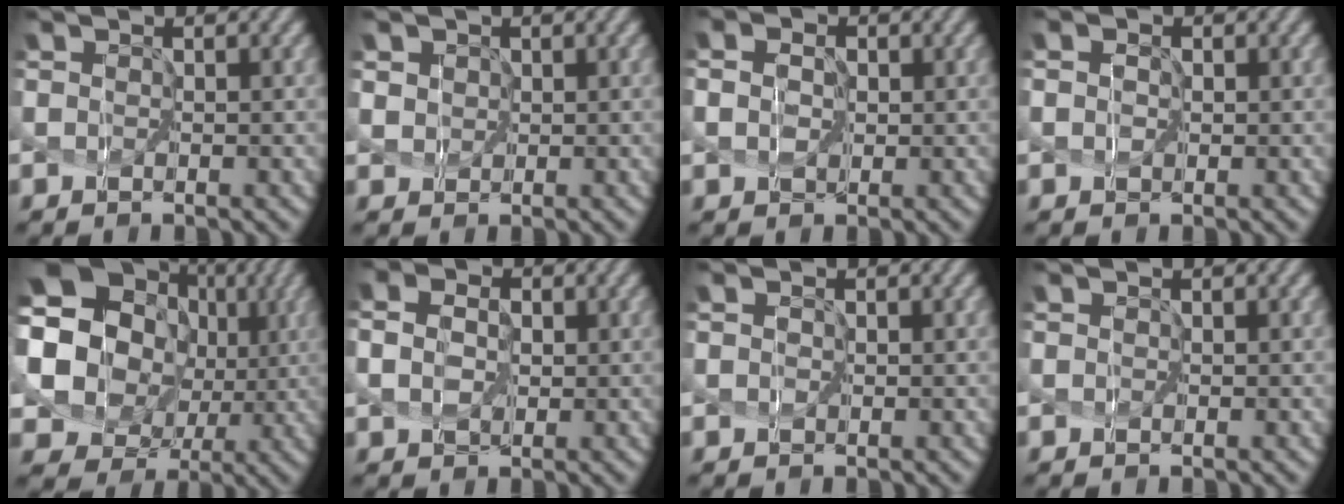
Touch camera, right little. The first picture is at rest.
{"total": 4.3, "force": [2.0, 3.4, 1.7], "torque": [-0.038, 0.027, 0.019]}
{"total": 2.0, "force": [0.3, 1.6, 1.2], "torque": [-0.025, 0.007, -0.001]}
{"total": 1.0, "force": [0.1, 0.8, 0.6], "torque": [-0.012, 0.003, 0.000]}
{"total": 11.9, "force": [2.1, 9.8, 6.4], "torque": [-0.141, -0.006, 0.033]}
{"total": 3.0, "force": [0.3, 2.4, 1.9], "torque": [-0.047, 0.009, -0.001]}
{"total": 0.0}
{"total": 0.0}